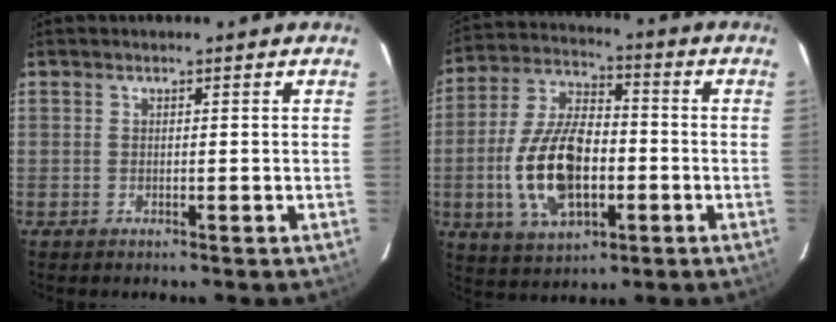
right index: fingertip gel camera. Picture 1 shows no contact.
{"total": 16.3, "force": [-3.5, 8.5, 13.5], "torque": [-0.278, 0.007, -0.055]}